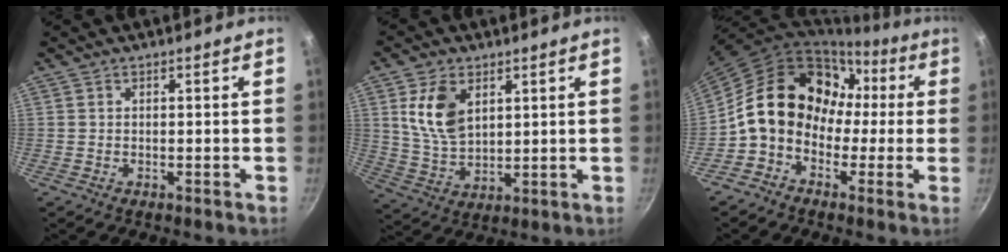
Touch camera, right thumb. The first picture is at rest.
{"total": 10.3, "force": [3.8, 6.4, 7.2], "torque": [-0.126, -0.024, 0.080]}
{"total": 15.8, "force": [-0.6, 12.9, 9.2], "torque": [-0.114, 0.058, -0.024]}